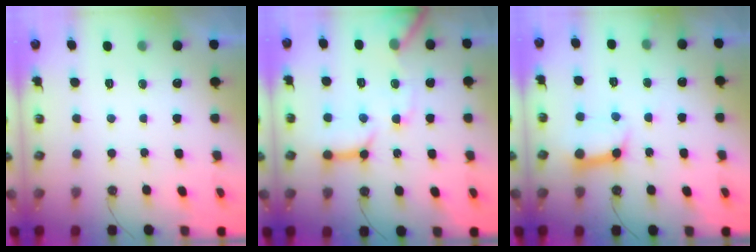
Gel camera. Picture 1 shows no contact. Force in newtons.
{"total": 15.1, "press": 15.0, "slide": 1.9}
{"total": 10.8, "press": 10.8, "slide": 1.3}